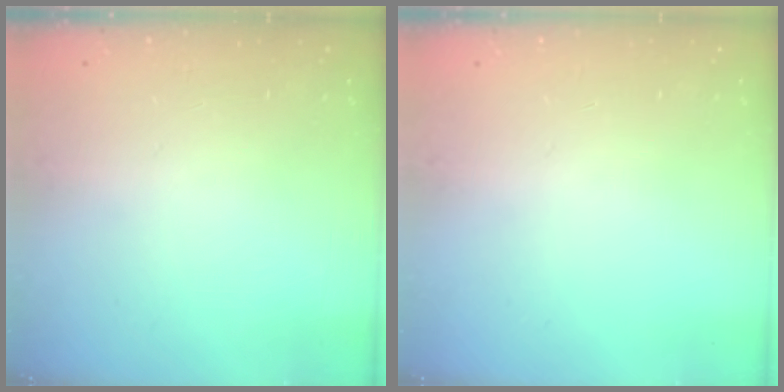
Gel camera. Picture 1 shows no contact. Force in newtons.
{"total": 0.0}